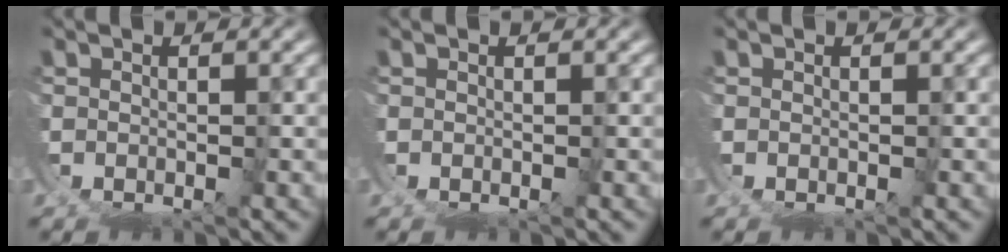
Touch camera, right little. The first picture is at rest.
{"total": 0.0}
{"total": 0.0}